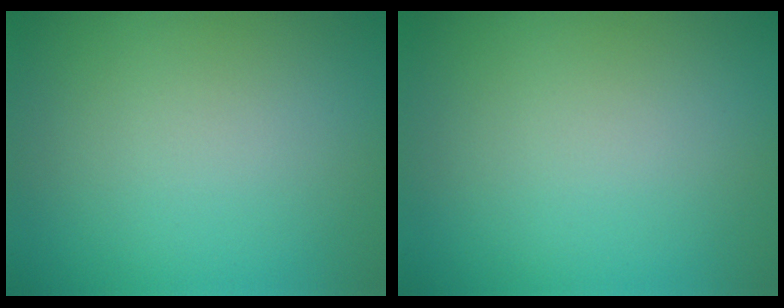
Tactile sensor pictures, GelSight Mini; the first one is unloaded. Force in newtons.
{"total": 0.0}